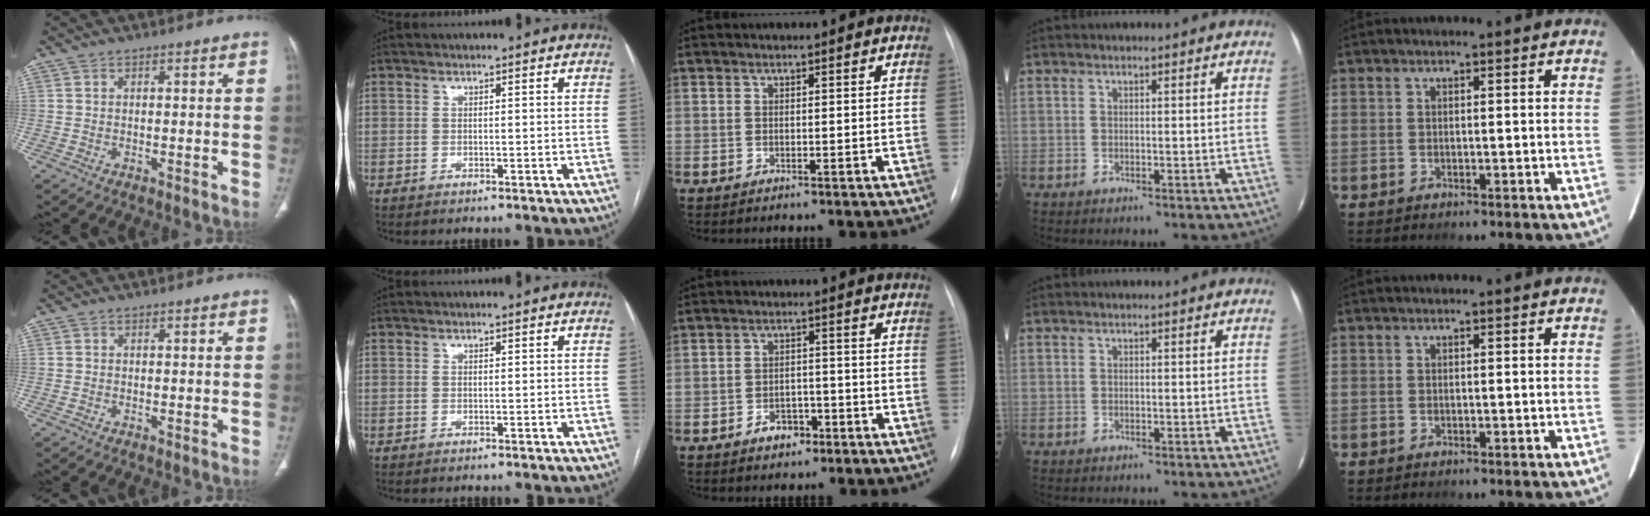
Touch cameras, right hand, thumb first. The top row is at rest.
{"middle": {"total": 3.7, "force": [-2.3, 2.3, 1.8], "torque": [-0.026, 0.007, -0.030]}}